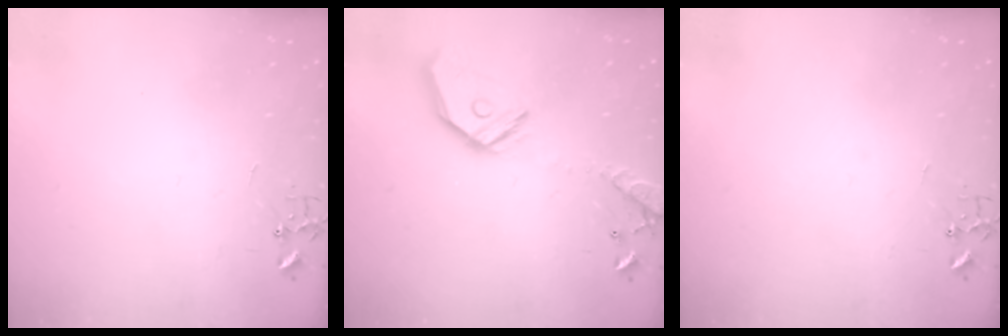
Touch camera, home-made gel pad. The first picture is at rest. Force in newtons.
{"total": 16.6, "press": 16.4, "slide": 2.8}
{"total": 0.0}